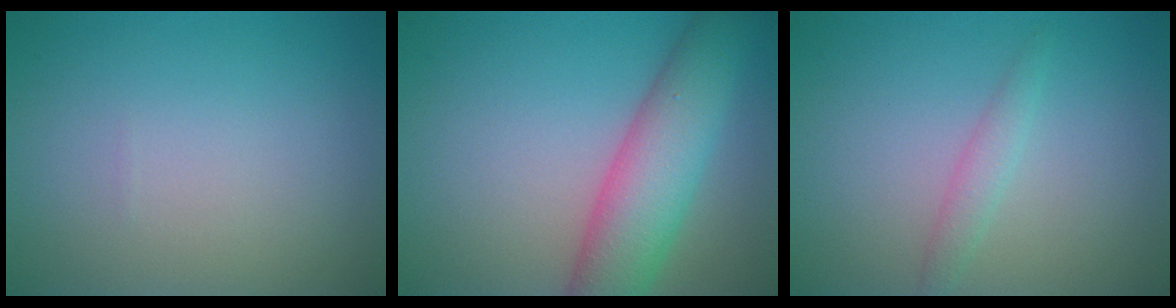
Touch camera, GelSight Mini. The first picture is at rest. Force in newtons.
{"total": 7.2, "press": 7.2, "slide": 0.3}
{"total": 1.4, "press": 1.4, "slide": 0.0}